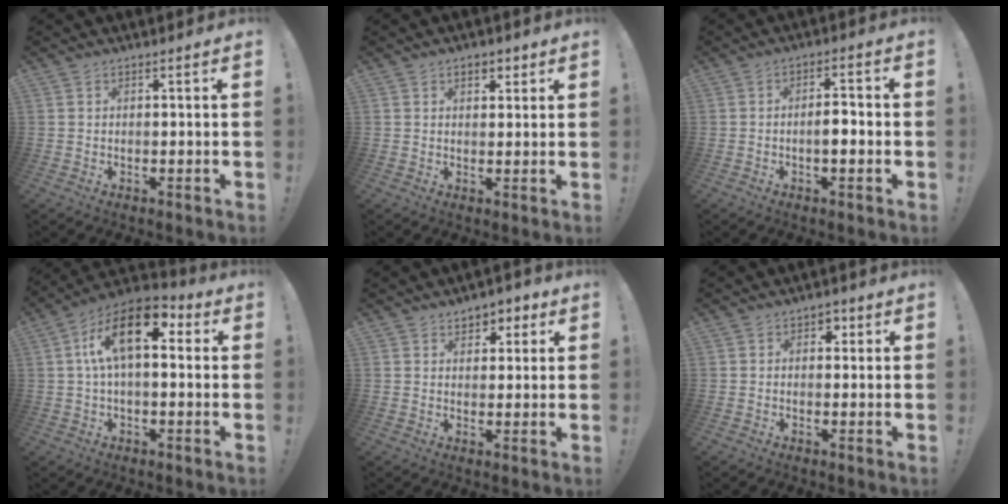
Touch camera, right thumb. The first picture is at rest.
{"total": 3.5, "force": [1.7, 2.3, 2.1], "torque": [-0.028, 0.001, 0.029]}
{"total": 4.7, "force": [-1.4, 1.5, 4.3], "torque": [-0.064, 0.006, -0.029]}
{"total": 16.4, "force": [4.5, 7.8, 13.7], "torque": [-0.232, -0.008, 0.073]}
{"total": 4.4, "force": [2.1, 3.6, 1.4], "torque": [-0.007, -0.010, 0.035]}
{"total": 2.4, "force": [0.3, 2.0, 1.3], "torque": [-0.015, 0.004, 0.002]}